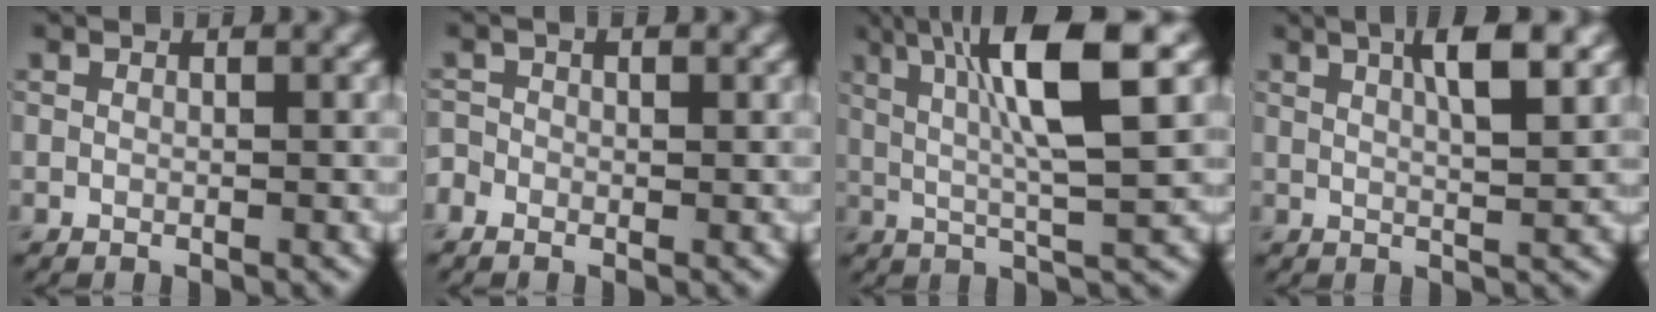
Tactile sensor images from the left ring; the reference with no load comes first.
{"total": 0.9, "force": [-0.5, 0.8, 0.3], "torque": [-0.005, -0.001, -0.011]}
{"total": 9.0, "force": [3.0, 1.4, 8.3], "torque": [-0.133, 0.004, 0.050]}
{"total": 4.9, "force": [2.1, 1.2, 4.3], "torque": [-0.059, 0.007, 0.027]}